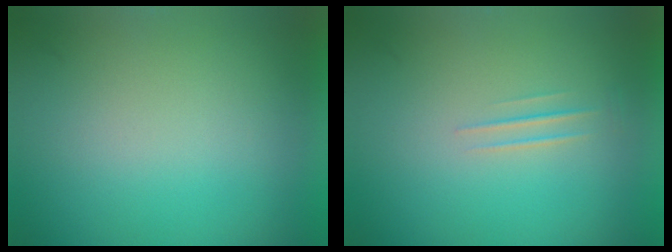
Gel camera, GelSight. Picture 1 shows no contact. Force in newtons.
{"total": 1.0}